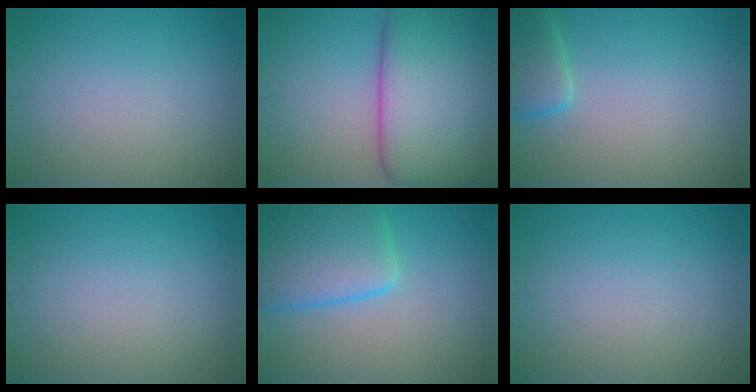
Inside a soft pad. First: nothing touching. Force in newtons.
{"total": 13.6, "press": 13.6, "slide": 0.8}
{"total": 3.4, "press": 3.4, "slide": 0.3}
{"total": 0.0}
{"total": 7.3, "press": 7.2, "slide": 0.6}
{"total": 0.0}